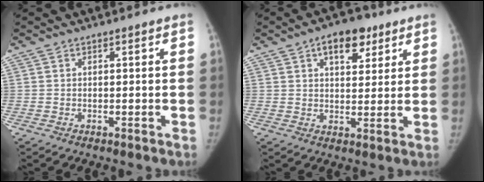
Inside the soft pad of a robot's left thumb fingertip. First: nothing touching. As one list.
[{"total": 8.8, "force": [4.6, 4.9, 5.6], "torque": [-0.049, -0.013, 0.062]}]